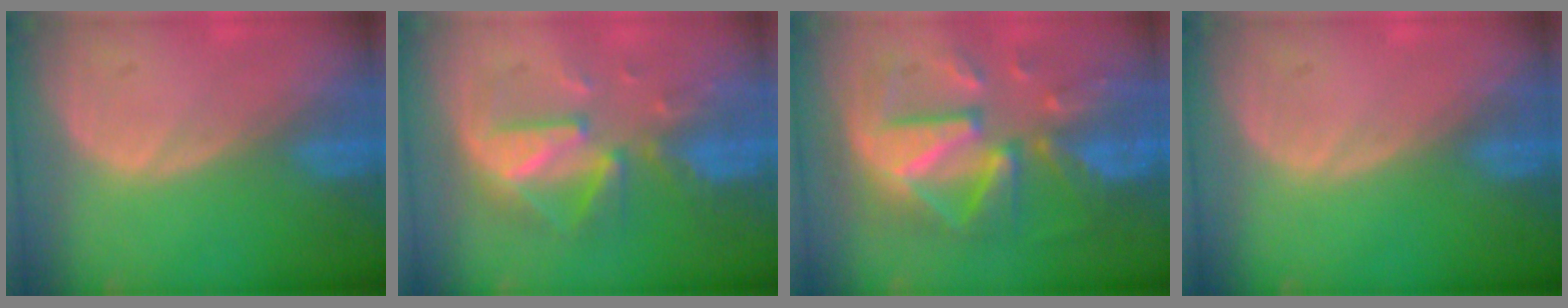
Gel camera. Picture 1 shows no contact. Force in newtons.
{"total": 8.1, "press": 8.0, "slide": 1.4}
{"total": 12.2, "press": 12.1, "slide": 1.1}
{"total": 0.0}